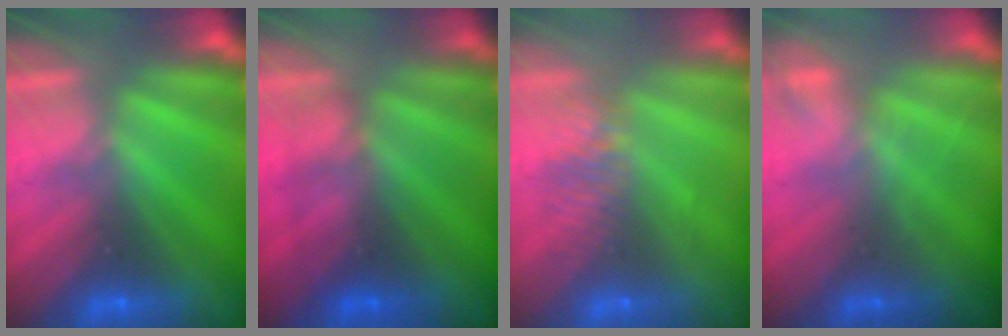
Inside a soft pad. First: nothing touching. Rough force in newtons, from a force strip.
{"total": 3.4}
{"total": 5.8}
{"total": 1.9}